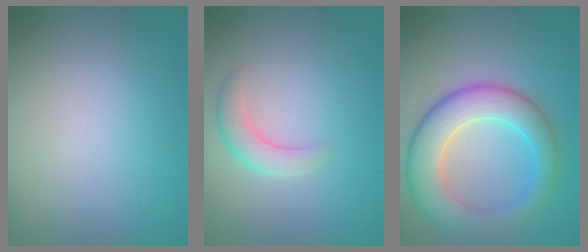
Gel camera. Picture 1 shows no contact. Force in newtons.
{"total": 2.5, "press": 2.5, "slide": 0.1}
{"total": 8.0, "press": 8.0, "slide": 0.3}